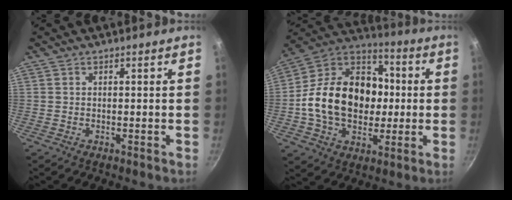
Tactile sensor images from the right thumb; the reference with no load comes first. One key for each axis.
{"total": 23.1, "fx": -0.8, "fy": 17.1, "fz": 15.6, "tx": -0.228, "ty": 0.041, "tz": -0.025}